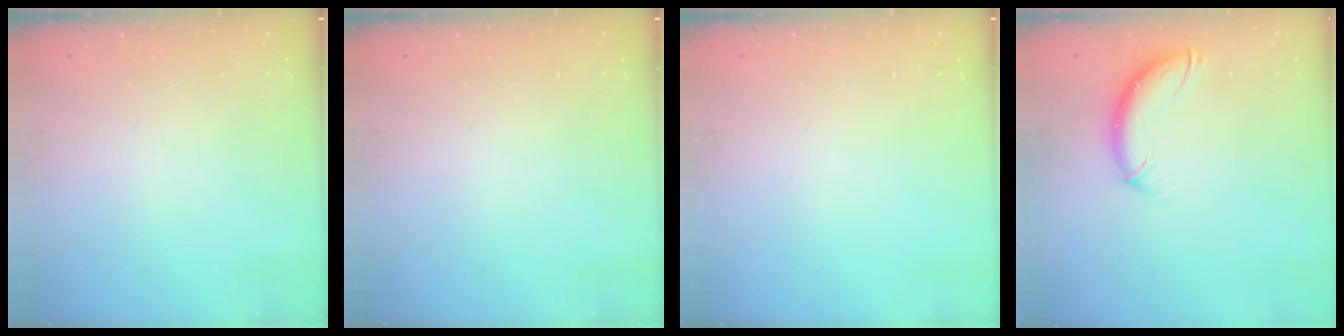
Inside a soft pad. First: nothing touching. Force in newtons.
{"total": 0.0}
{"total": 0.0}
{"total": 10.3, "press": 10.3, "slide": 1.2}